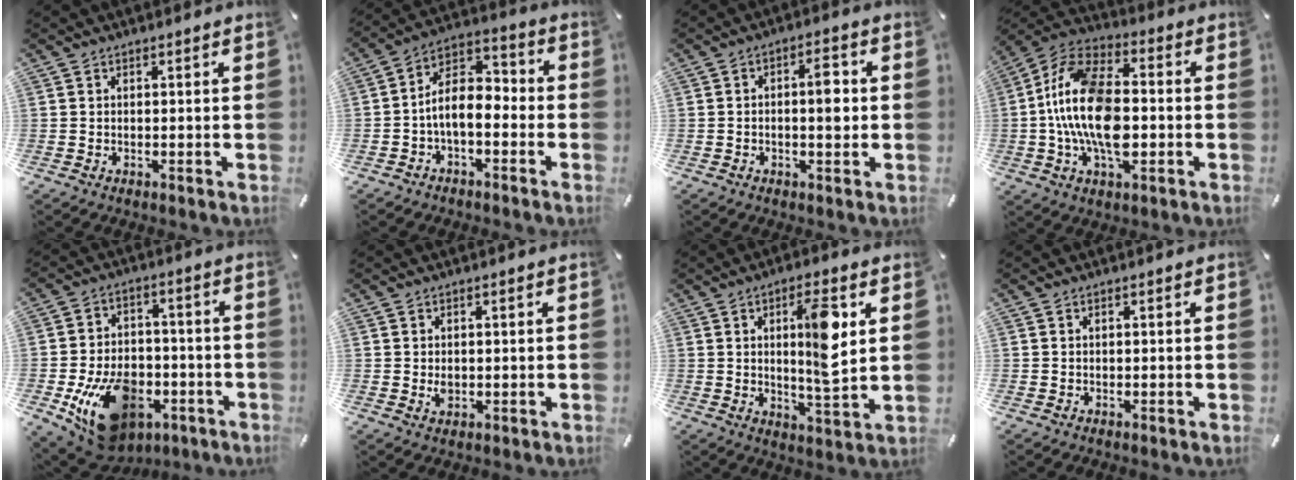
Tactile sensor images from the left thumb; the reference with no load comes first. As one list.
[{"total": 8.8, "force": [-2.9, 5.3, 6.4], "torque": [-0.124, 0.010, -0.055]}, {"total": 5.4, "force": [-0.1, 2.2, 5.0], "torque": [-0.065, 0.004, -0.009]}, {"total": 17.8, "force": [-2.3, 10.0, 14.6], "torque": [-0.294, 0.008, -0.044]}, {"total": 17.8, "force": [-7.1, 11.7, 11.4], "torque": [-0.185, 0.039, -0.106]}, {"total": 1.7, "force": [0.0, 1.3, 1.1], "torque": [-0.022, 0.004, 0.000]}, {"total": 11.5, "force": [2.8, 2.5, 10.8], "torque": [-0.173, -0.012, 0.035]}, {"total": 0.0}]